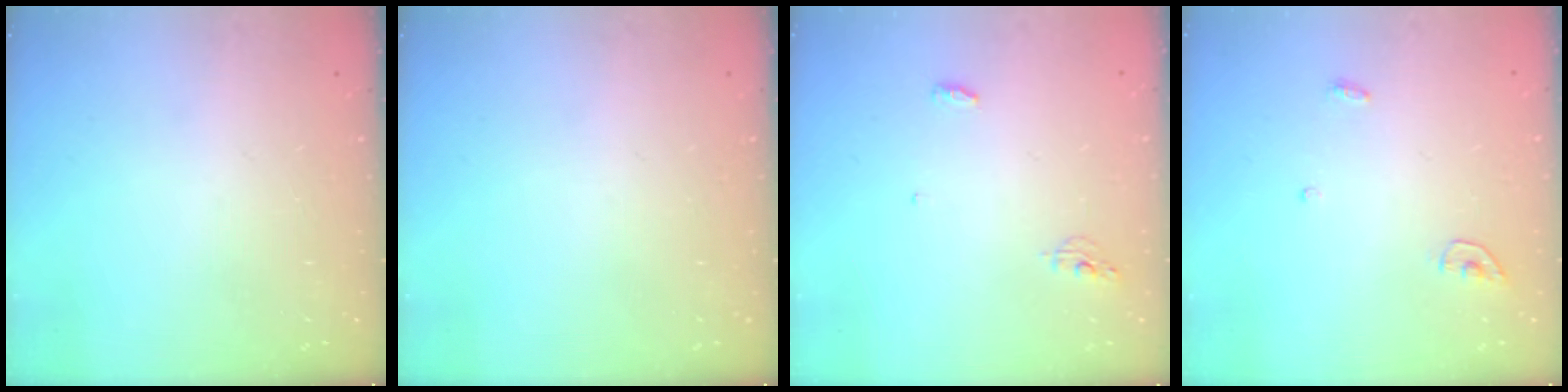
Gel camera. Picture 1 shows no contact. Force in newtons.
{"total": 0.0}
{"total": 4.1, "press": 4.0, "slide": 0.9}
{"total": 3.4, "press": 3.4, "slide": 0.3}